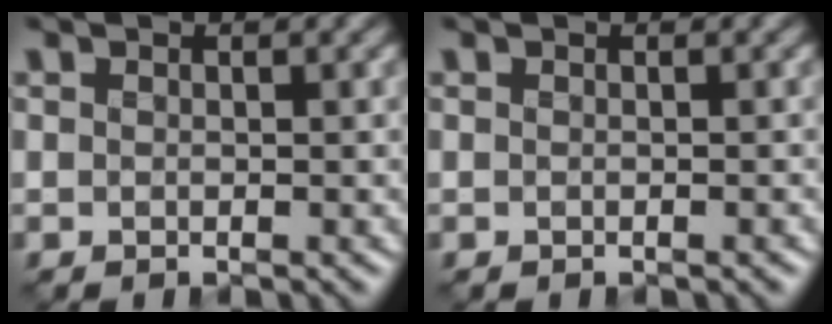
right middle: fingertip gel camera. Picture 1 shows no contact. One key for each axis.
{"total": 0.0}